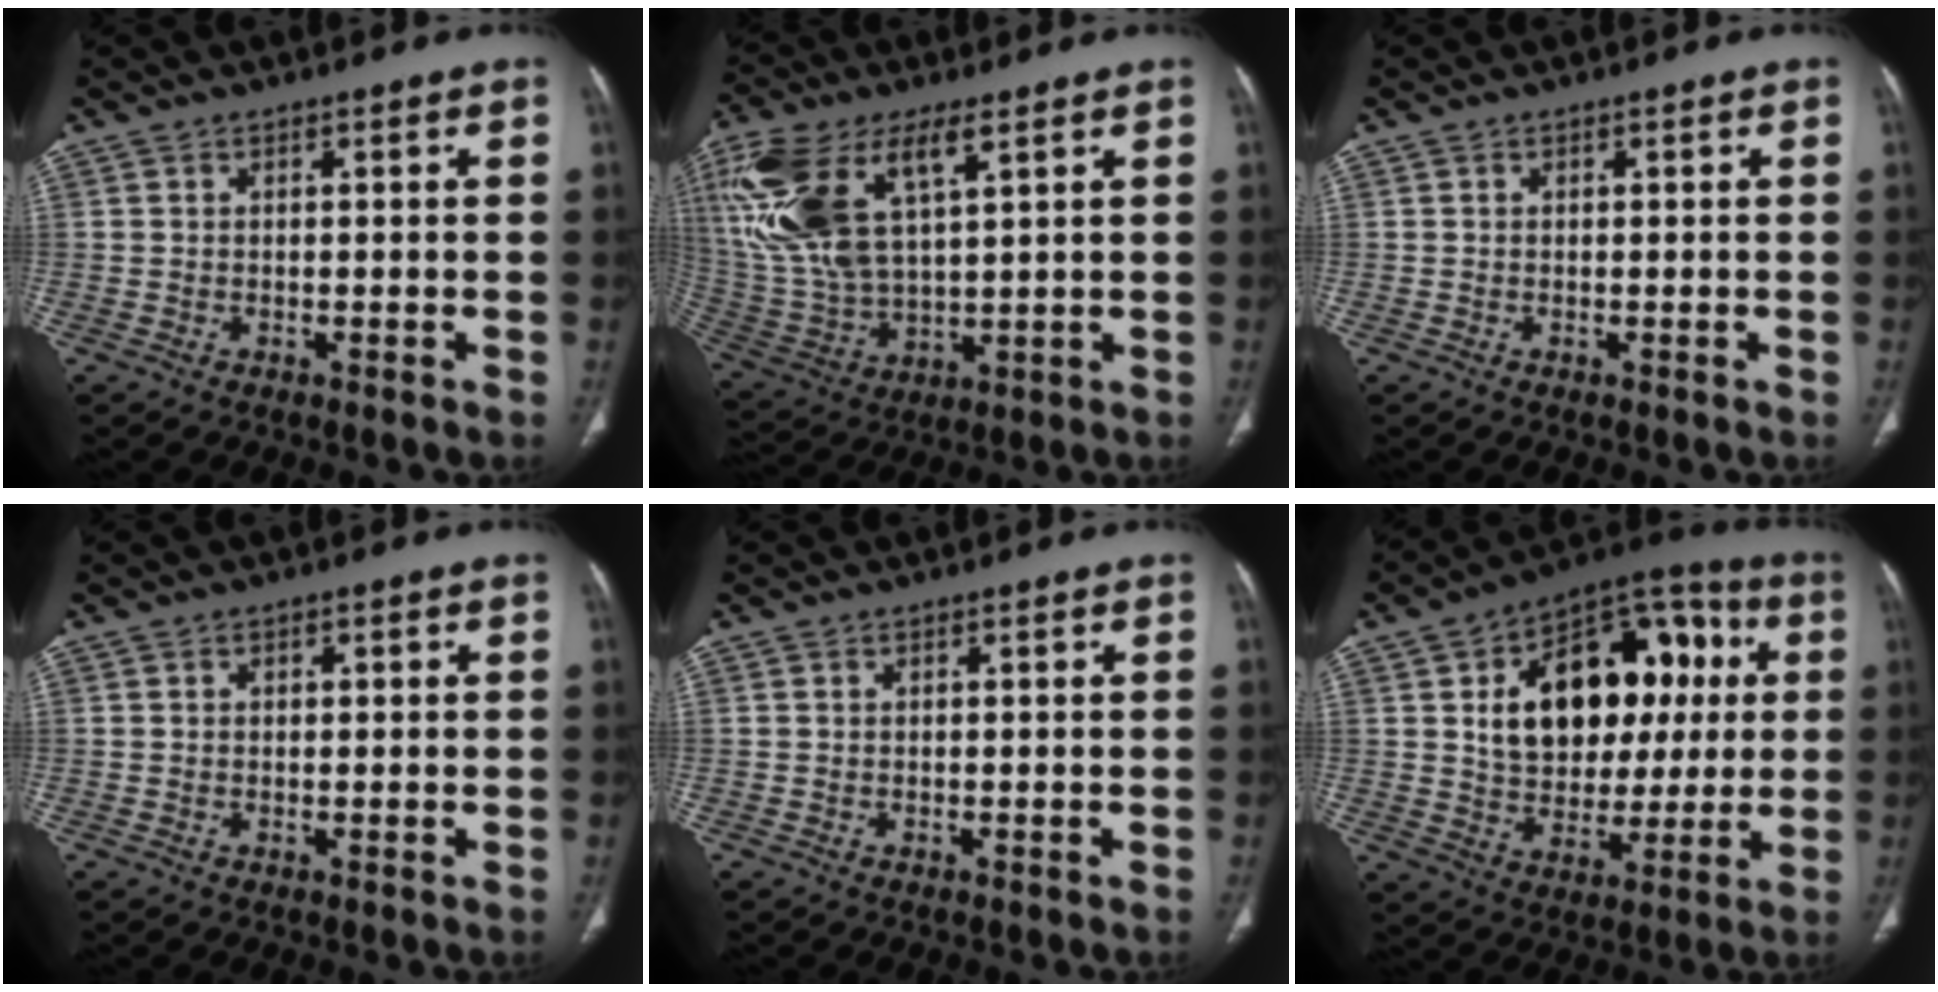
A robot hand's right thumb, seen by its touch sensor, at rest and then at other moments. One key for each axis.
{"total": 19.2, "fx": 7.8, "fy": 8.5, "fz": 15.4, "tx": -0.335, "ty": -0.013, "tz": 0.158}
{"total": 0.0}
{"total": 0.8, "fx": 0.2, "fy": 0.6, "fz": 0.5, "tx": -0.004, "ty": 0.000, "tz": 0.001}
{"total": 0.0}
{"total": 22.8, "fx": 4.5, "fy": 14.9, "fz": 16.7, "tx": -0.204, "ty": 0.020, "tz": 0.072}